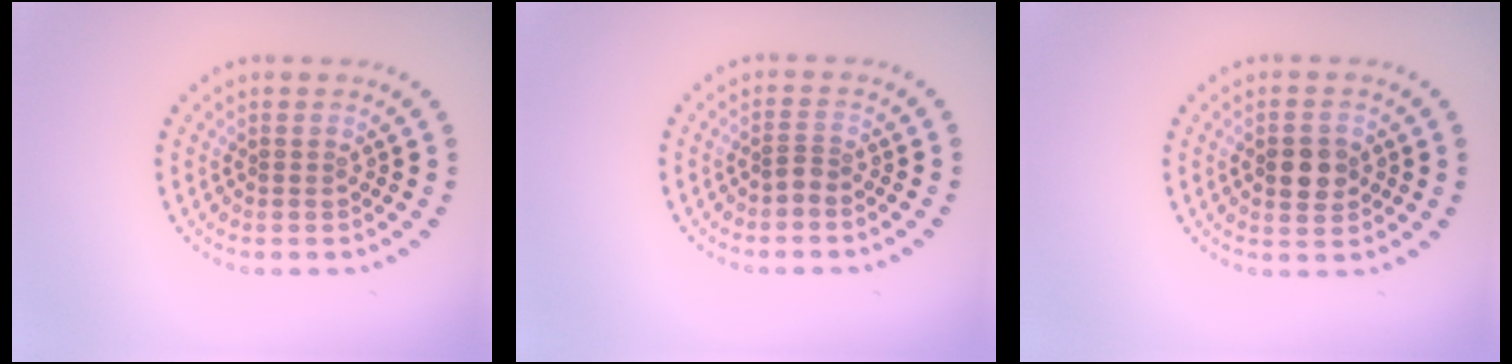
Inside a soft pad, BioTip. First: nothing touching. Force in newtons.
{"total": 0.8, "press": 0.5, "slide": 0.7}
{"total": 3.2, "press": 3.2, "slide": 0.2}